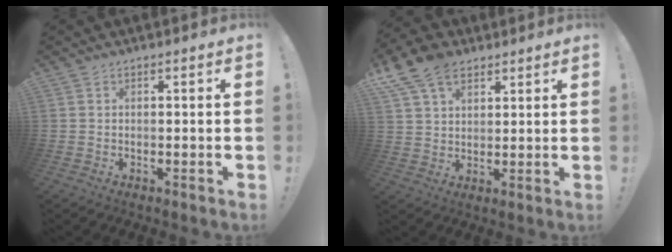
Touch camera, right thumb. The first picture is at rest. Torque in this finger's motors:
{"motor_torque": [0.40, 0.42, 0.18, 0.04, 0.10]}